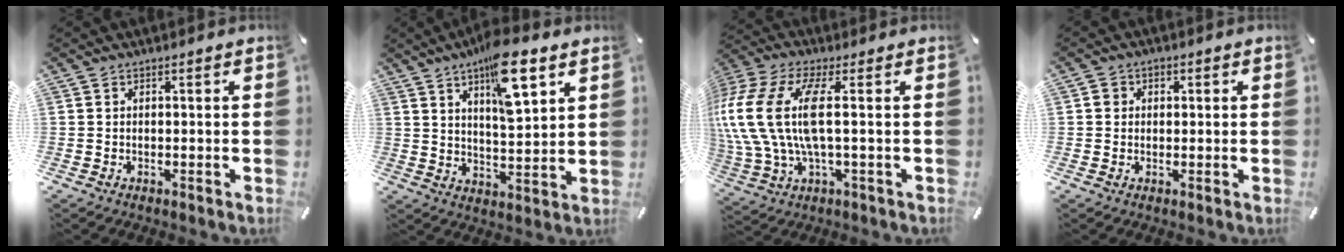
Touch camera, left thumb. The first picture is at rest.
{"total": 13.8, "force": [8.3, 4.8, 9.9], "torque": [-0.142, -0.042, 0.136]}
{"total": 15.9, "force": [1.5, 6.2, 14.5], "torque": [-0.323, -0.016, 0.022]}
{"total": 2.3, "force": [0.0, 2.2, 0.9], "torque": [-0.010, 0.006, -0.004]}